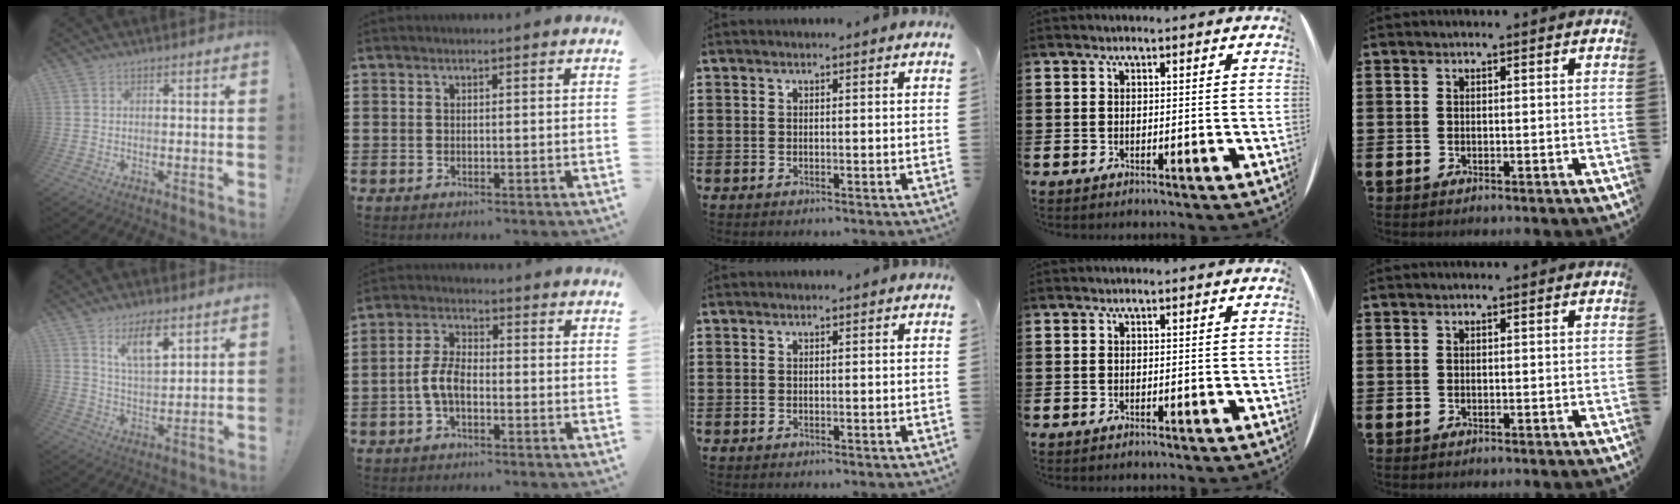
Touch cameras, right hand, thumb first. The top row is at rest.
{"thumb": {"total": 10.0, "force": [6.4, 3.5, 6.8], "torque": [-0.108, -0.032, 0.111]}, "index": {"total": 5.1, "force": [-1.6, 2.5, 4.2], "torque": [-0.101, -0.001, -0.036]}}